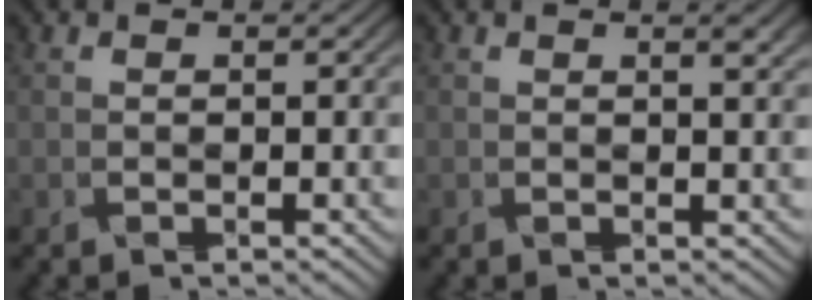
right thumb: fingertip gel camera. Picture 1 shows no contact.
{"total": 1.5, "force": [0.5, 0.4, 1.3], "torque": [-0.029, -0.002, 0.010]}